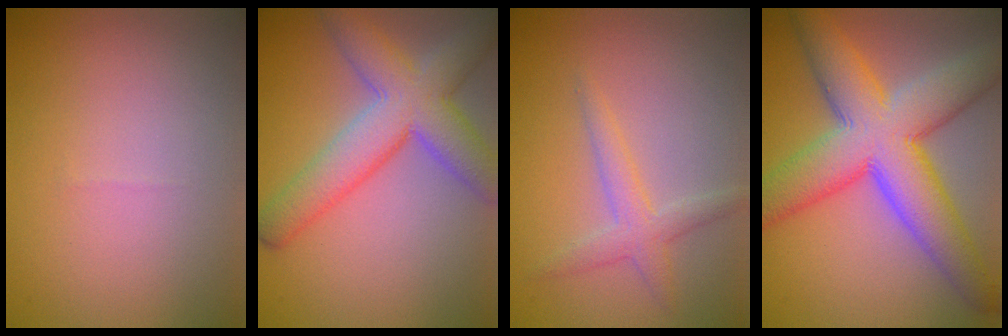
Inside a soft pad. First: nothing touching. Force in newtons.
{"total": 7.5, "press": 7.5, "slide": 0.4}
{"total": 2.3, "press": 2.3, "slide": 0.0}
{"total": 11.2, "press": 11.2, "slide": 0.2}